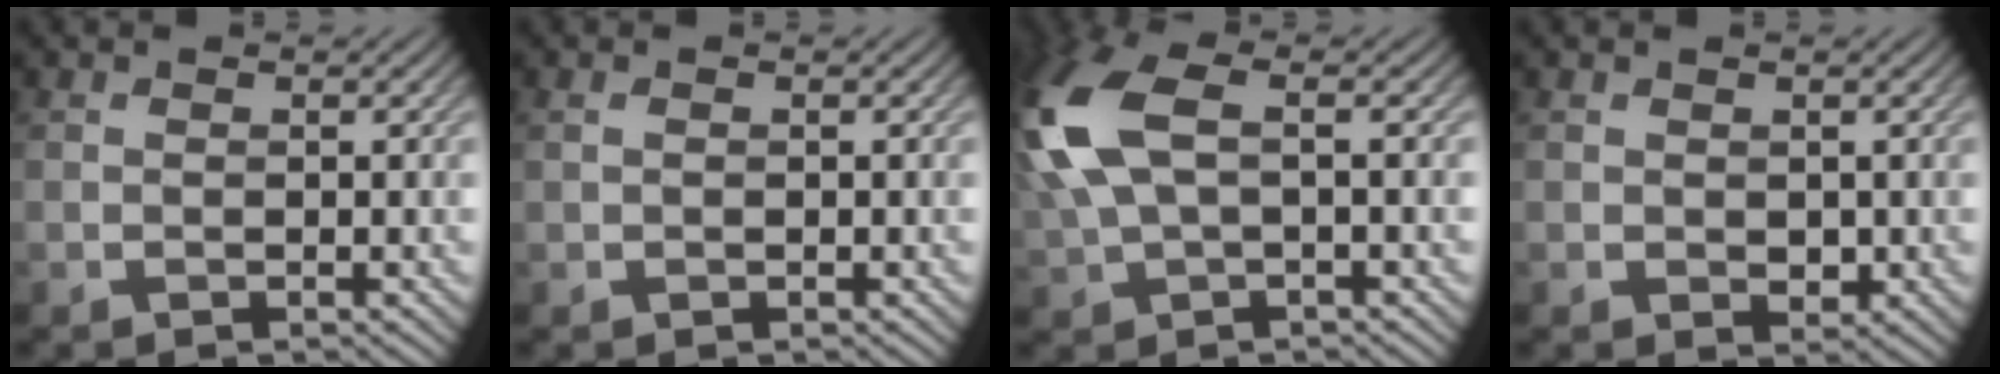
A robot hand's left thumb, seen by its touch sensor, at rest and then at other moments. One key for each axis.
{"total": 0.6, "fx": 0.1, "fy": 0.3, "fz": 0.5, "tx": -0.010, "ty": 0.004, "tz": 0.002}
{"total": 10.3, "fx": 1.7, "fy": 4.9, "fz": 9.0, "tx": -0.249, "ty": 0.016, "tz": 0.028}
{"total": 1.1, "fx": 0.2, "fy": 0.8, "fz": 0.6, "tx": -0.014, "ty": -0.006, "tz": 0.008}